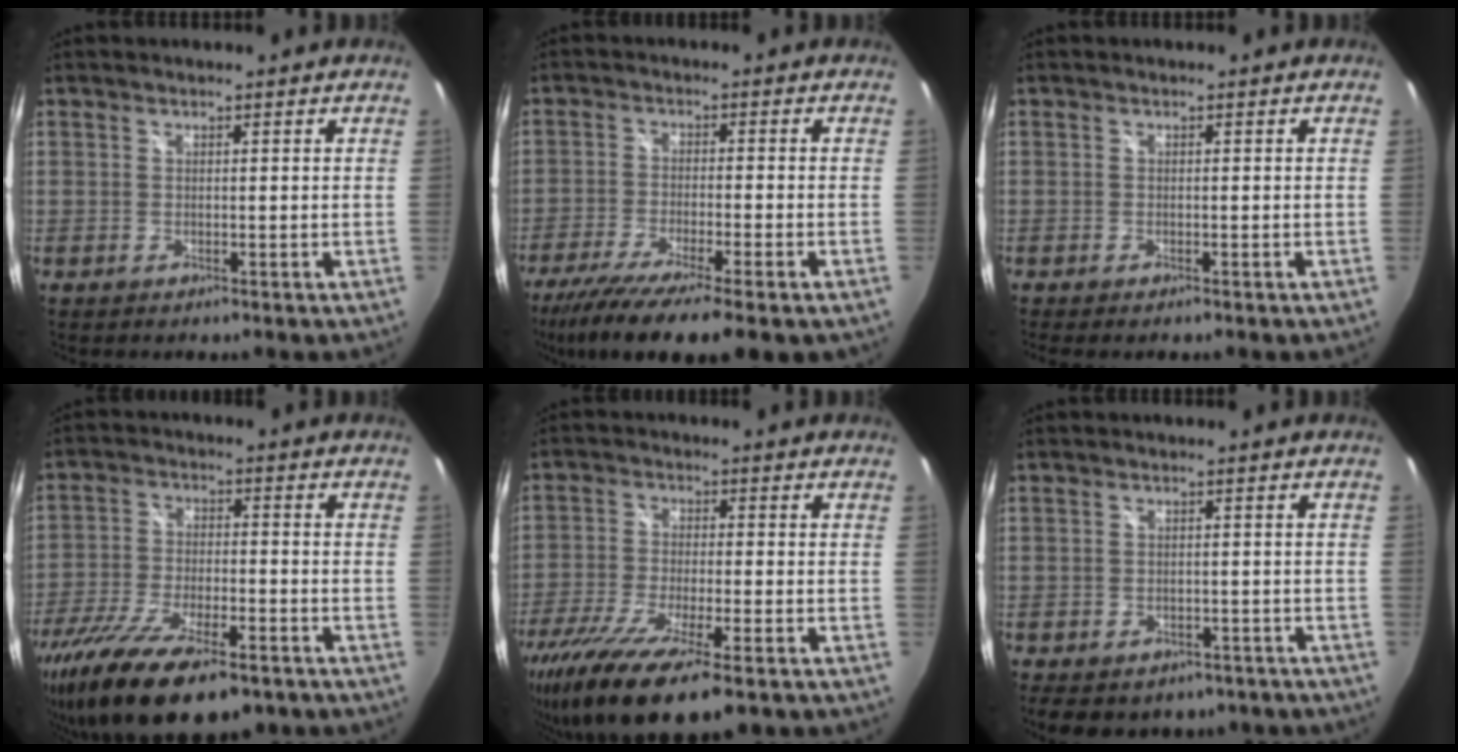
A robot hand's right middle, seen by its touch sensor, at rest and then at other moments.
{"total": 13.0, "force": [-9.6, 0.9, 8.7], "torque": [-0.177, -0.049, -0.162]}
{"total": 1.5, "force": [-1.2, 0.2, 0.9], "torque": [-0.018, -0.008, -0.019]}
{"total": 19.9, "force": [-14.1, 6.3, 12.4], "torque": [-0.250, -0.054, -0.238]}
{"total": 16.3, "force": [-11.1, 3.1, 11.5], "torque": [-0.235, -0.064, -0.196]}
{"total": 11.5, "force": [-8.1, 6.3, 5.2], "torque": [-0.107, -0.011, -0.095]}